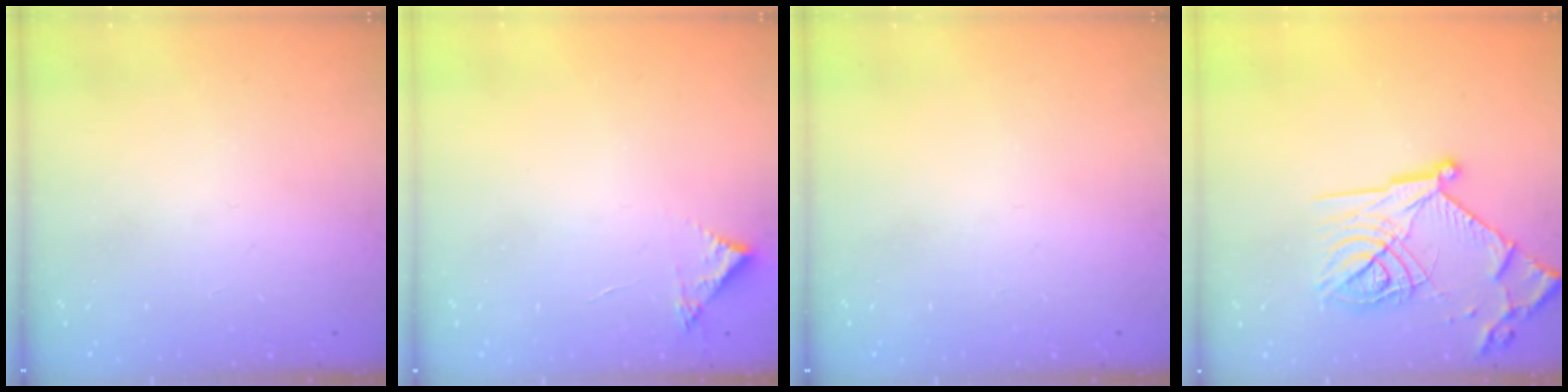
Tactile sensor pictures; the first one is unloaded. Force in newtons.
{"total": 3.6, "press": 3.6, "slide": 0.1}
{"total": 0.0}
{"total": 21.2, "press": 21.2, "slide": 1.8}